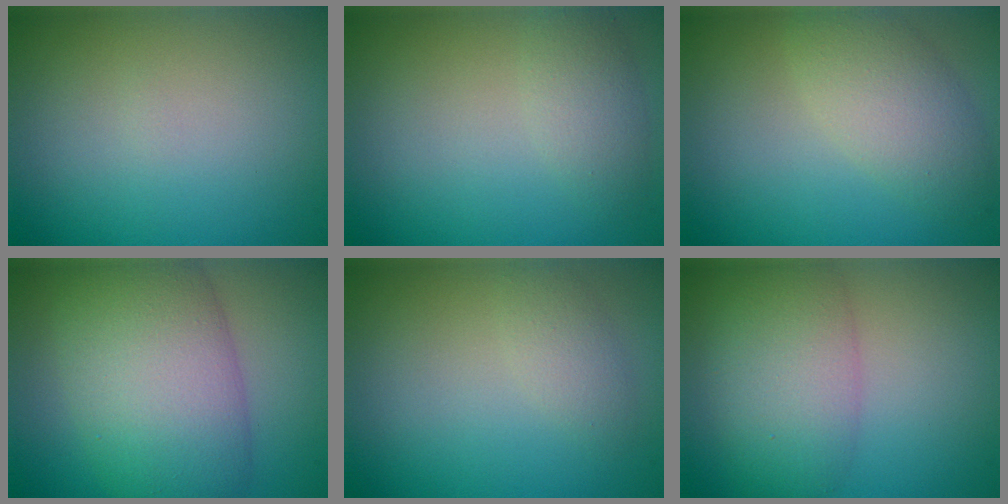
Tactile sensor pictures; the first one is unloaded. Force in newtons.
{"total": 2.1, "press": 2.1, "slide": 0.2}
{"total": 3.9, "press": 3.9, "slide": 0.2}
{"total": 10.4, "press": 10.3, "slide": 0.4}
{"total": 1.6, "press": 1.6, "slide": 0.1}
{"total": 5.7, "press": 5.7, "slide": 0.5}